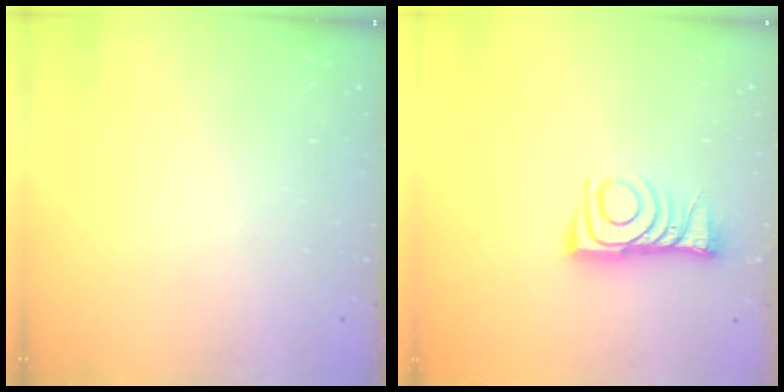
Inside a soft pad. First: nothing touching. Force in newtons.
{"total": 9.4, "press": 9.3, "slide": 0.7}